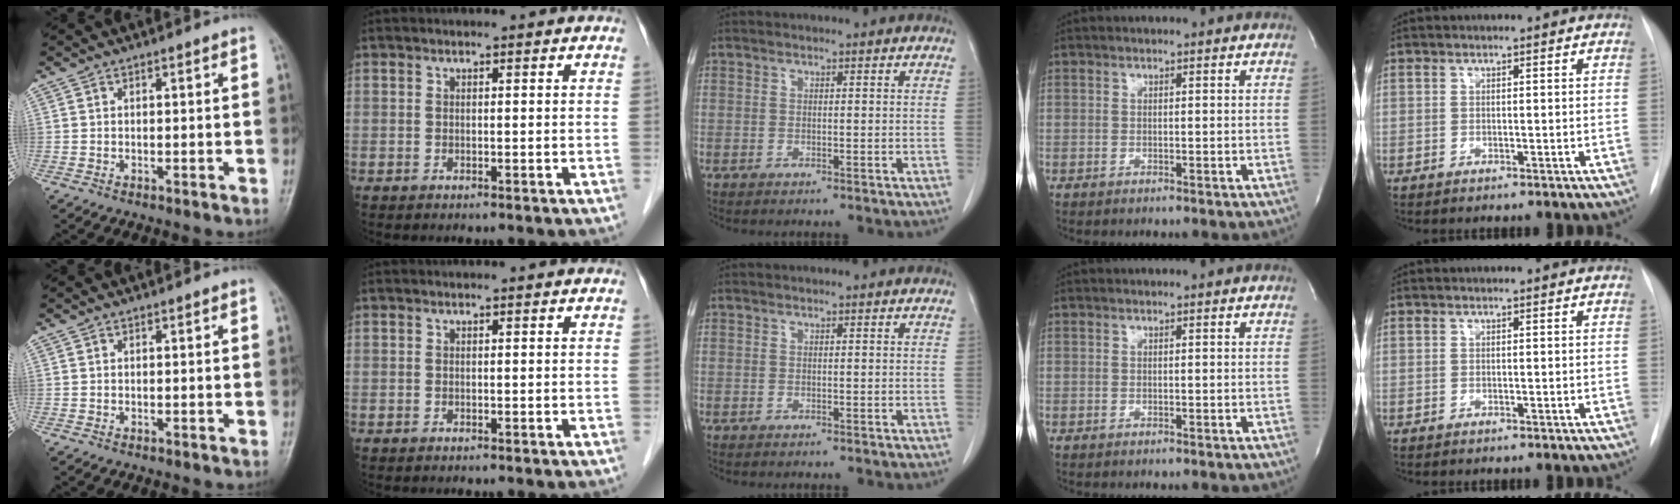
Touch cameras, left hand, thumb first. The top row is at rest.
{}